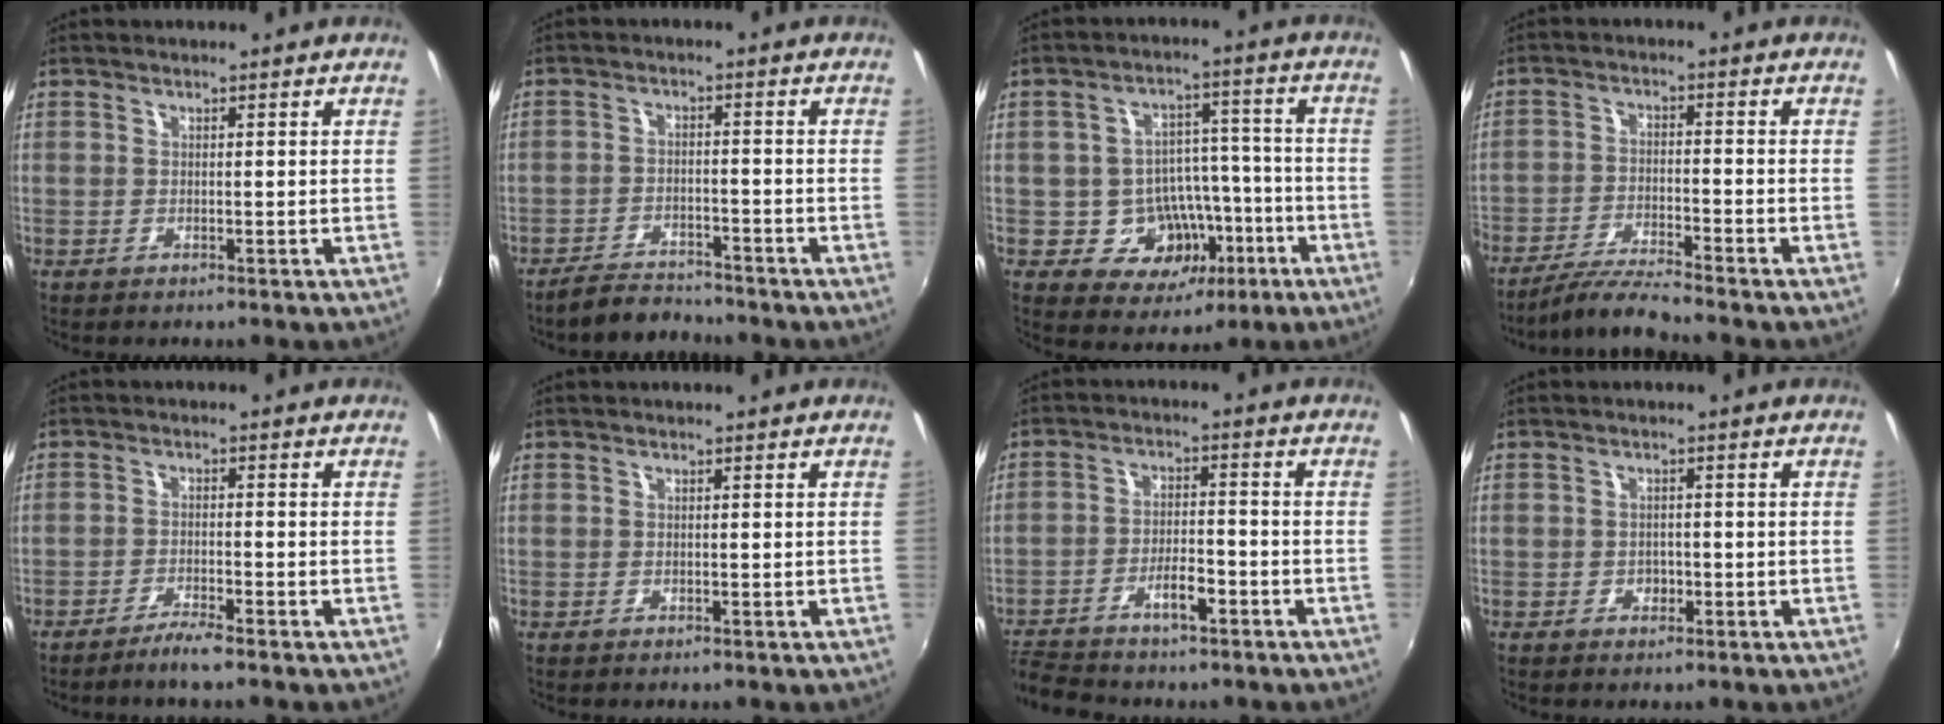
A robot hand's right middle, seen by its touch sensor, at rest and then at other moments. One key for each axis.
{"total": 5.9, "fx": -5.6, "fy": 1.3, "fz": 1.2, "tx": -0.046, "ty": -0.001, "tz": -0.092}
{"total": 11.3, "fx": -4.3, "fy": 9.1, "fz": 5.1, "tx": -0.096, "ty": 0.033, "tz": -0.037}
{"total": 7.4, "fx": -6.8, "fy": -0.7, "fz": 2.9, "tx": -0.072, "ty": -0.008, "tz": -0.128}
{"total": 3.6, "fx": -3.1, "fy": -0.1, "fz": 1.9, "tx": -0.058, "ty": -0.002, "tz": -0.060}
{"total": 0.0}
{"total": 7.8, "fx": -6.0, "fy": 2.4, "fz": 4.4, "tx": -0.095, "ty": 0.007, "tz": -0.107}
{"total": 1.9, "fx": -0.8, "fy": 1.6, "fz": 0.6, "tx": -0.011, "ty": 0.001, "tz": -0.010}